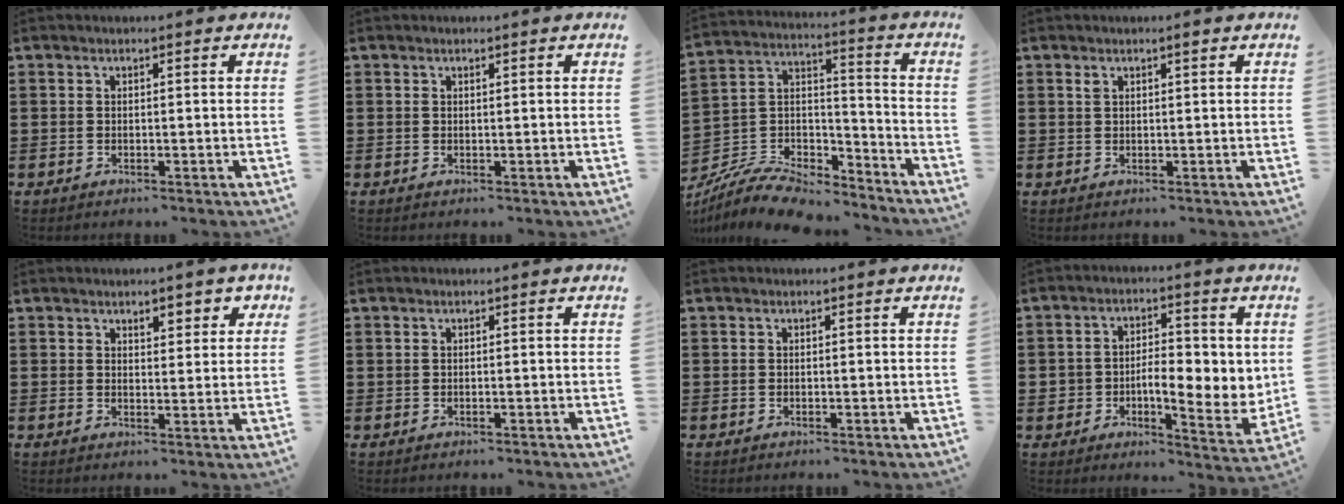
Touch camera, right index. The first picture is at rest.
{"total": 0.0}
{"total": 8.5, "force": [-7.9, 2.3, 2.2], "torque": [-0.055, 0.007, -0.158]}
{"total": 1.3, "force": [0.8, 0.3, 1.0], "torque": [-0.020, 0.001, 0.013]}
{"total": 2.9, "force": [2.1, 1.5, 1.4], "torque": [-0.027, 0.007, 0.034]}
{"total": 0.0}
{"total": 0.0}
{"total": 7.5, "force": [-0.5, 4.7, 5.9], "torque": [-0.093, 0.001, -0.015]}